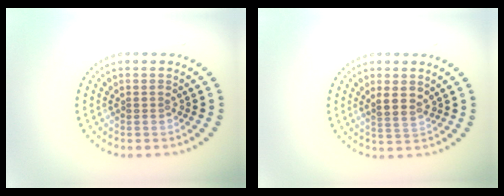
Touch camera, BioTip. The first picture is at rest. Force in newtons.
{"total": 2.4, "press": 2.2, "slide": 1.0}